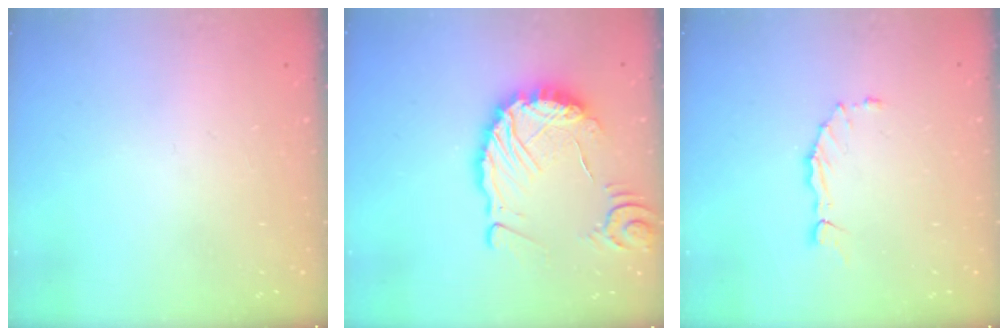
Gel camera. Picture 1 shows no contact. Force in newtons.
{"total": 11.8, "press": 11.7, "slide": 1.3}
{"total": 1.6, "press": 1.6, "slide": 0.3}